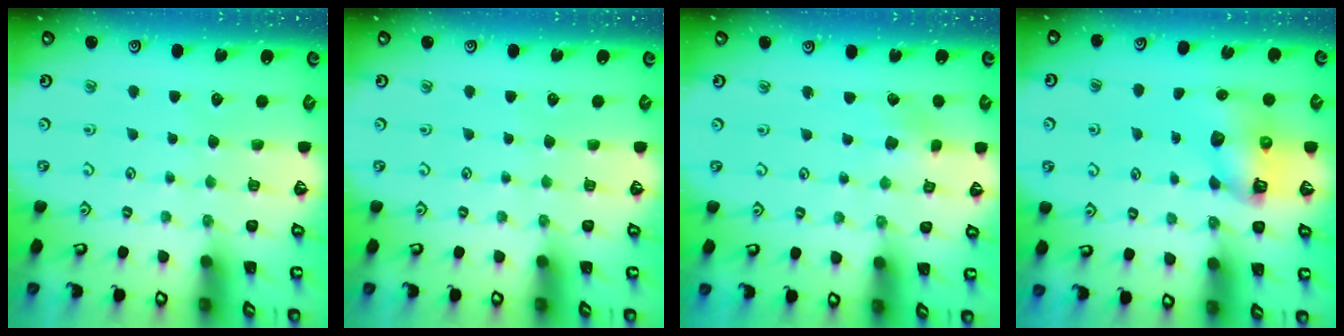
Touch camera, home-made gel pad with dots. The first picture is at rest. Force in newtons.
{"total": 0.0}
{"total": 2.4, "press": 2.4, "slide": 0.2}
{"total": 8.2, "press": 8.2, "slide": 1.1}